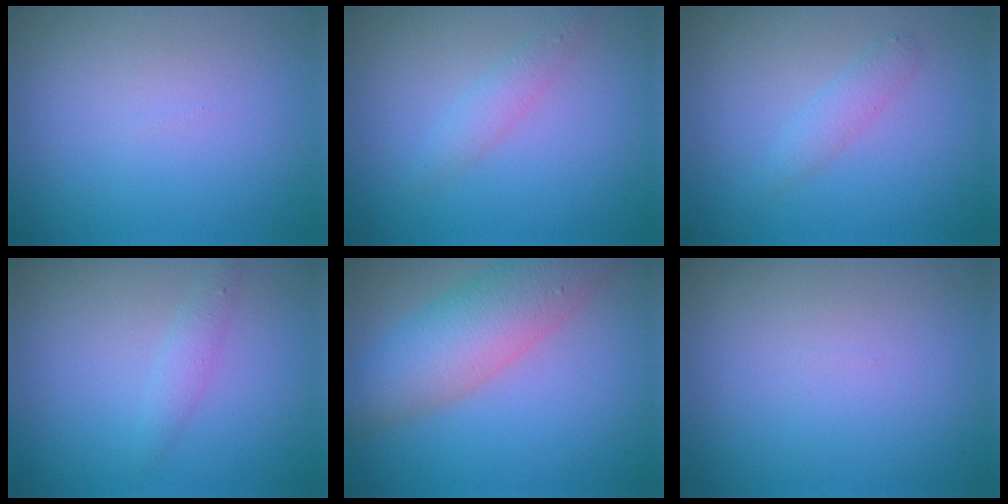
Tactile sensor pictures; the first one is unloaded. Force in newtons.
{"total": 1.6, "press": 1.6, "slide": 0.0}
{"total": 1.4, "press": 1.4, "slide": 0.0}
{"total": 1.4, "press": 1.4, "slide": 0.0}
{"total": 6.8, "press": 6.8, "slide": 0.2}
{"total": 0.0}